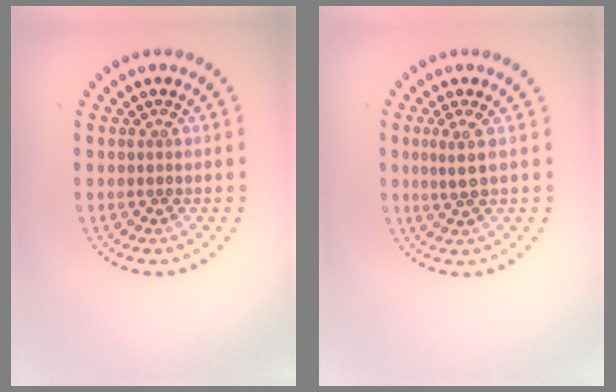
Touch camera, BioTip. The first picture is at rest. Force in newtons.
{"total": 1.5, "press": 1.2, "slide": 0.9}